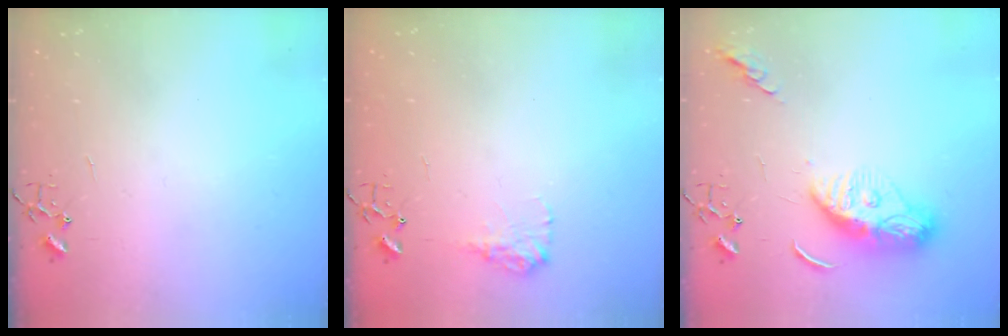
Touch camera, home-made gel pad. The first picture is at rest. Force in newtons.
{"total": 9.6, "press": 9.6, "slide": 0.3}
{"total": 11.6, "press": 11.6, "slide": 1.0}